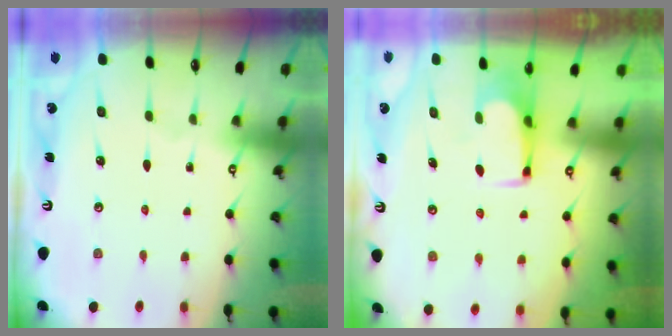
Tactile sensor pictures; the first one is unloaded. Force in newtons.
{"total": 3.7, "press": 3.7, "slide": 0.2}